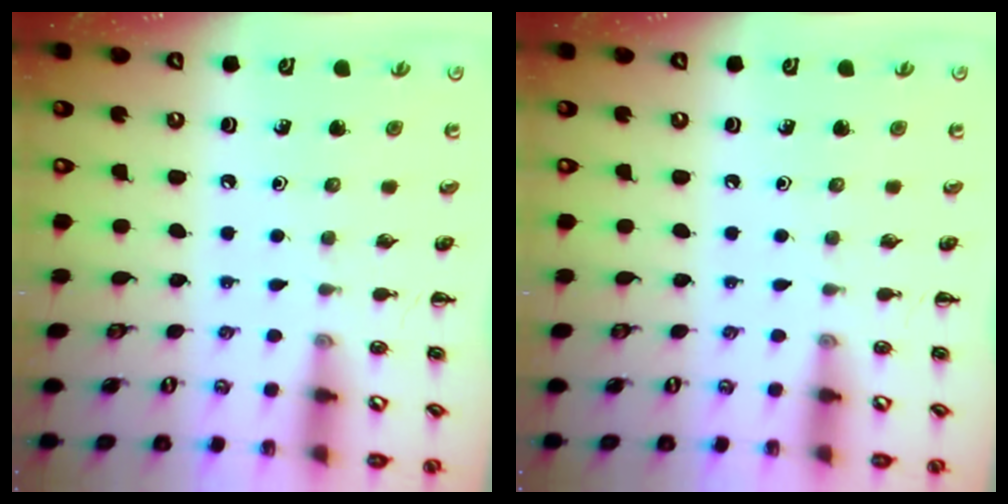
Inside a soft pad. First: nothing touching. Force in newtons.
{"total": 0.0}